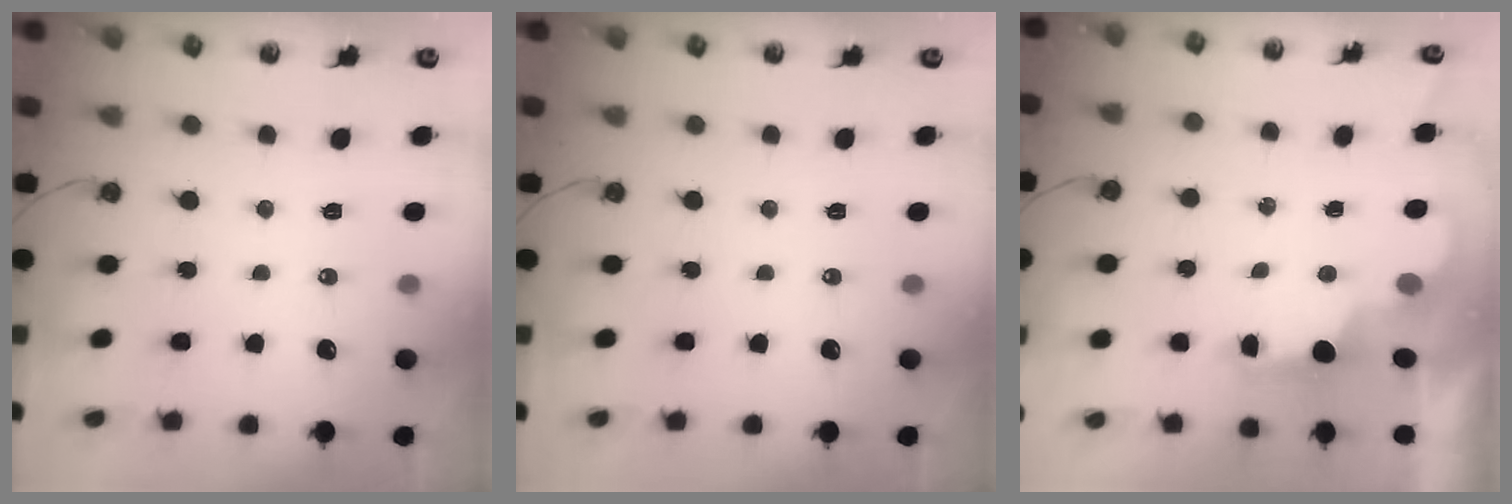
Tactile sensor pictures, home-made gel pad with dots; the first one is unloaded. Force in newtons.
{"total": 0.0}
{"total": 2.3, "press": 2.2, "slide": 0.7}